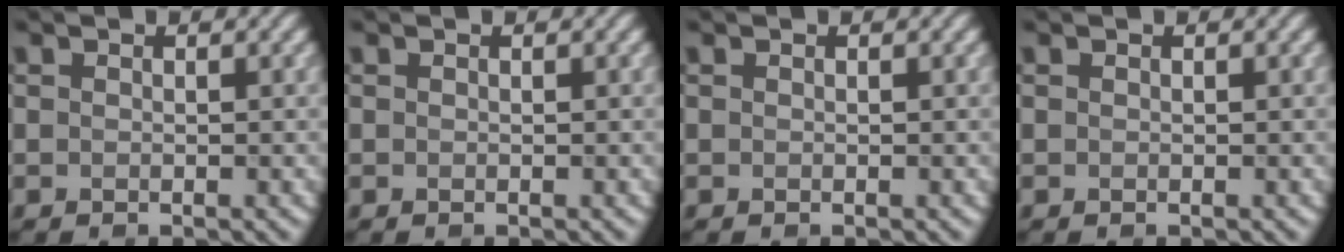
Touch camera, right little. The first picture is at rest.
{"total": 0.0}
{"total": 0.0}
{"total": 0.0}